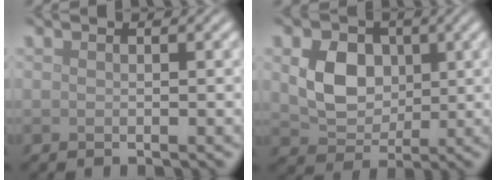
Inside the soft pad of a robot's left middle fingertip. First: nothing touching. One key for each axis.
{"total": 5.2, "fx": 1.0, "fy": 4.1, "fz": 3.1, "tx": -0.067, "ty": -0.003, "tz": 0.015}